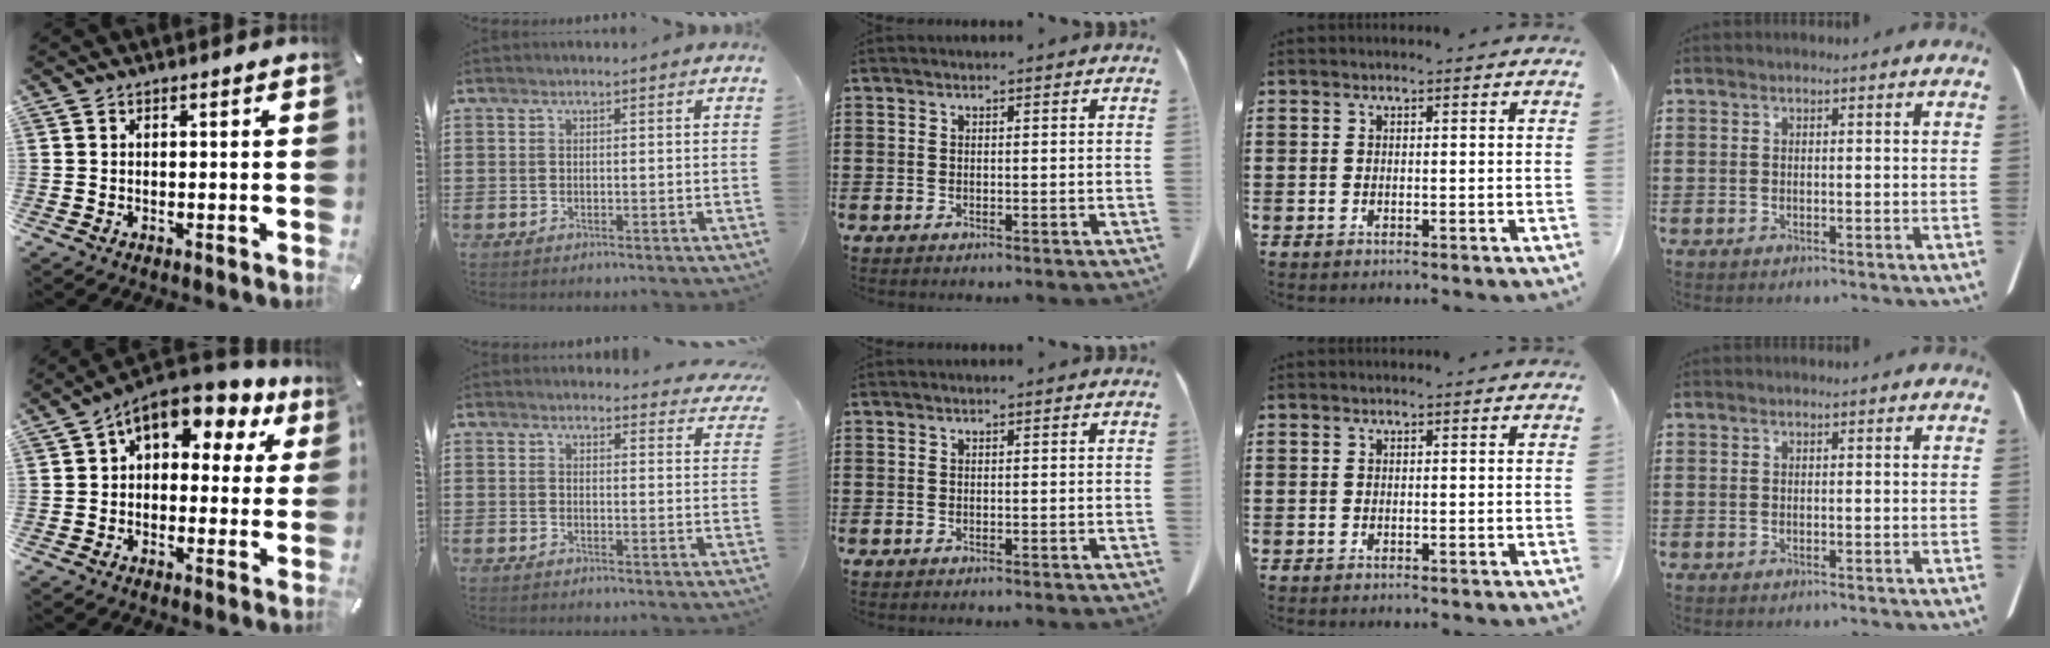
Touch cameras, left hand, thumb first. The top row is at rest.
{"thumb": {"total": 10.4, "force": [5.8, 5.9, 6.2], "torque": [-0.091, -0.033, 0.102]}, "index": {"total": 2.7, "force": [2.7, 0.5, 0.4], "torque": [-0.009, -0.013, 0.048]}}